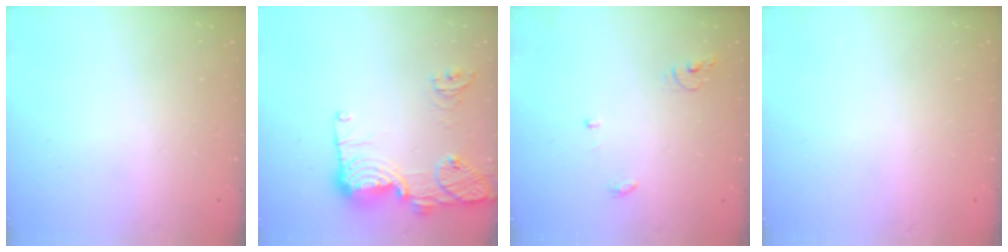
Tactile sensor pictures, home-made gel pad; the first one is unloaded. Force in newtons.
{"total": 19.0, "press": 18.0, "slide": 5.9}
{"total": 4.2, "press": 4.1, "slide": 0.3}
{"total": 0.8, "press": 0.8, "slide": 0.1}